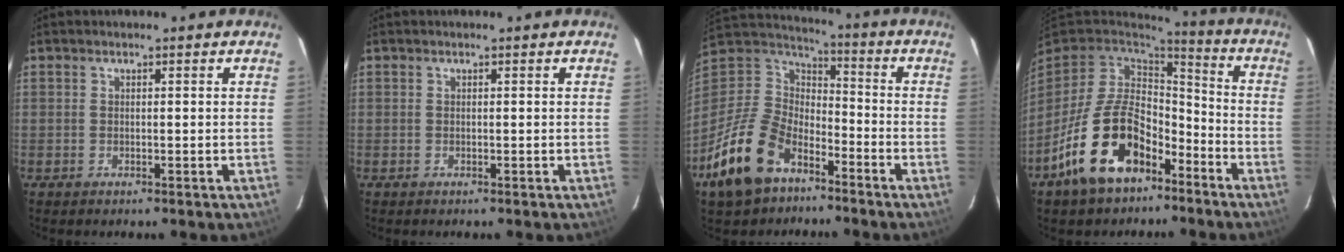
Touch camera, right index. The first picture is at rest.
{"total": 0.0}
{"total": 18.6, "force": [-10.7, 11.0, 10.6], "torque": [-0.245, -0.004, -0.191]}
{"total": 18.3, "force": [-9.8, 10.5, 11.4], "torque": [-0.230, 0.009, -0.156]}